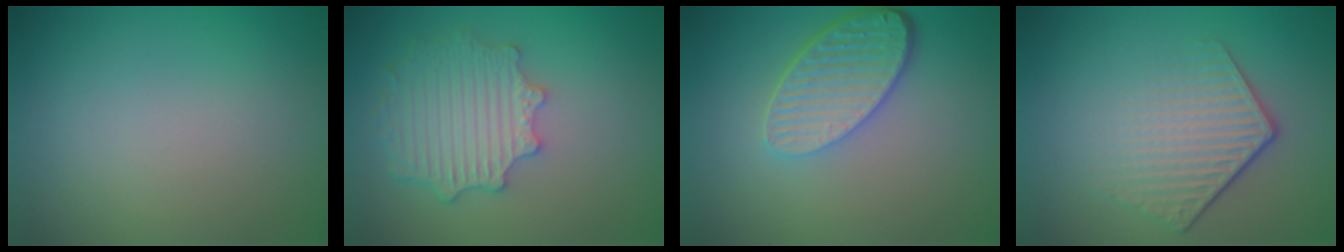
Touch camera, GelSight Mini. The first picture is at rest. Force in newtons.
{"total": 4.6, "press": 3.8, "slide": 2.5}
{"total": 5.3, "press": 3.9, "slide": 3.6}
{"total": 4.2, "press": 2.9, "slide": 3.0}